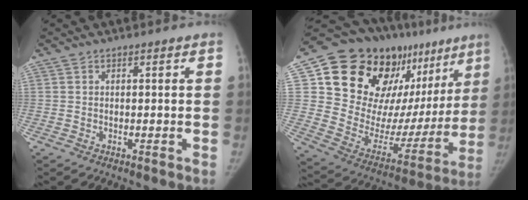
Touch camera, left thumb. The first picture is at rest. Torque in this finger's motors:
{"motor_torque": [2.39, 2.47, 1.48, -1.29, 0.08]}